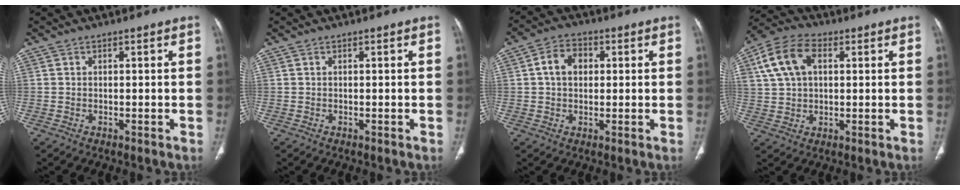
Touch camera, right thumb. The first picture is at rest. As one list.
[{"total": 0.0}, {"total": 6.3, "force": [1.1, 4.6, 4.2], "torque": [-0.057, 0.010, 0.014]}, {"total": 11.3, "force": [3.3, 7.3, 8.0], "torque": [-0.155, 0.019, 0.057]}]